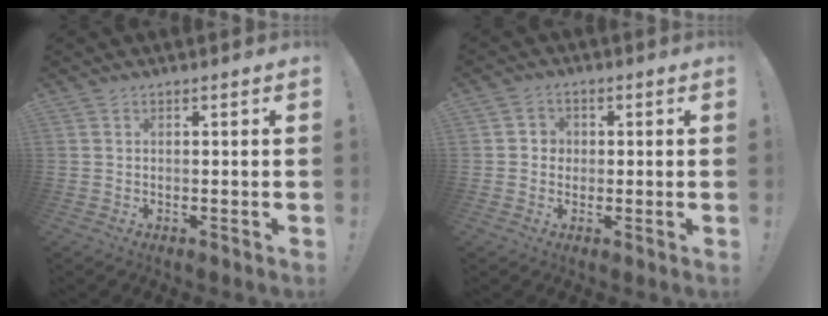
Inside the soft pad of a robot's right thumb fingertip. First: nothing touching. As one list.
[{"total": 1.4, "force": [0.3, 1.4, 0.1], "torque": [0.005, 0.001, 0.003]}]